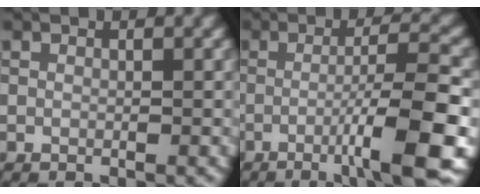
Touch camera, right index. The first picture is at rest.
{"total": 8.6, "force": [-3.1, 1.1, 7.9], "torque": [-0.112, 0.013, -0.059]}